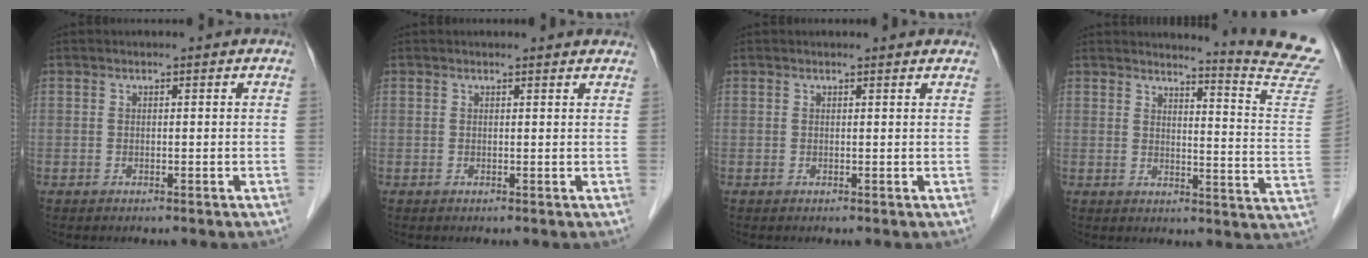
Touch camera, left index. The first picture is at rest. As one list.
[{"total": 3.1, "force": [3.1, 0.5, 0.5], "torque": [-0.010, 0.001, 0.022]}, {"total": 2.4, "force": [2.3, 0.3, 0.3], "torque": [-0.011, 0.003, 0.018]}, {"total": 13.8, "force": [13.3, -2.6, 2.2], "torque": [-0.033, -0.136, 0.134]}]